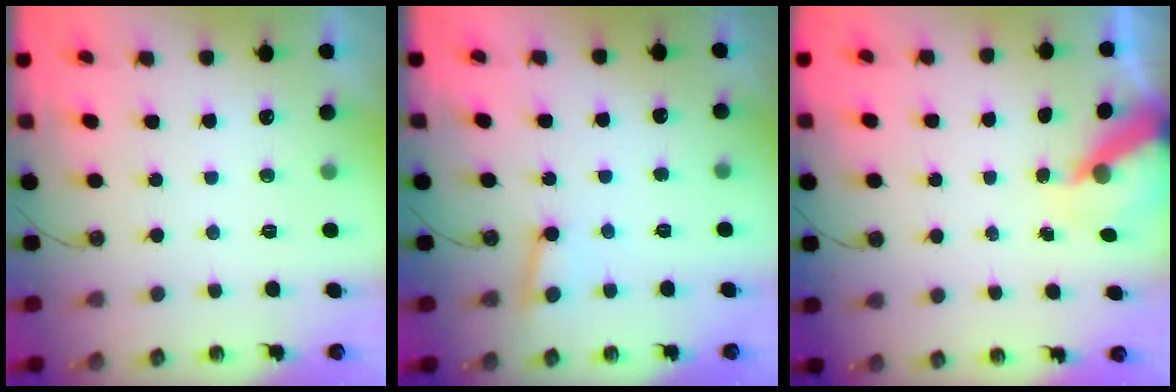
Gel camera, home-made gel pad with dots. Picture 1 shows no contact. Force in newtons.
{"total": 3.7, "press": 3.7, "slide": 0.4}
{"total": 7.2, "press": 7.2, "slide": 0.8}